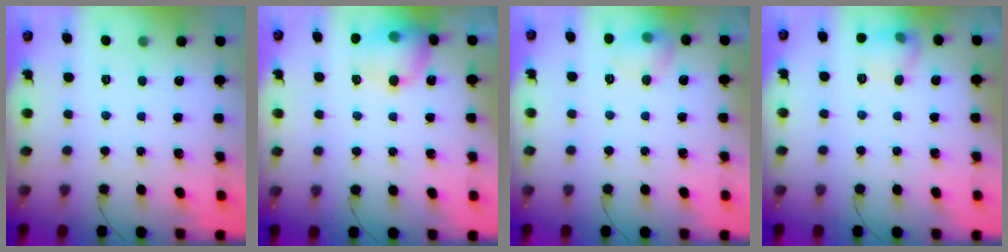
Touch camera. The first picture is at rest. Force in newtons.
{"total": 14.3, "press": 14.1, "slide": 2.4}
{"total": 9.3, "press": 9.2, "slide": 1.4}
{"total": 9.3, "press": 9.3, "slide": 0.8}